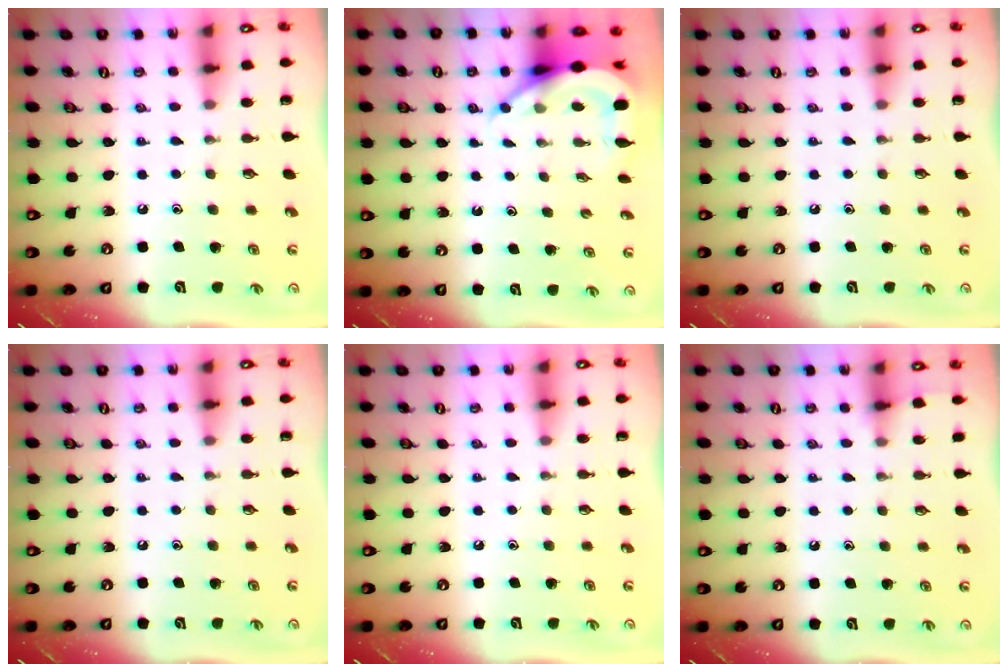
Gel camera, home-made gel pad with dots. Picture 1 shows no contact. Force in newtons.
{"total": 7.1, "press": 7.1, "slide": 0.7}
{"total": 0.0}
{"total": 0.0}
{"total": 0.0}
{"total": 2.8, "press": 2.8, "slide": 0.5}